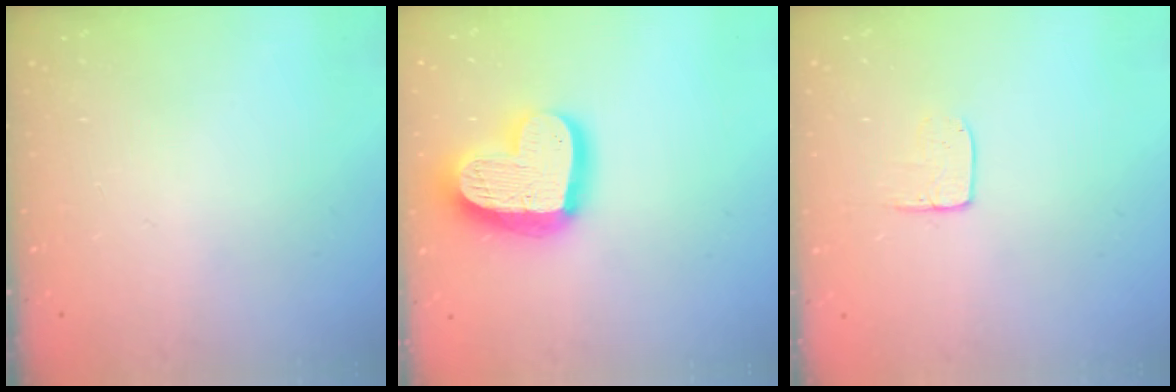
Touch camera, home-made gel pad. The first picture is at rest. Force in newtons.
{"total": 21.7, "press": 21.6, "slide": 2.0}
{"total": 6.8, "press": 6.8, "slide": 0.5}